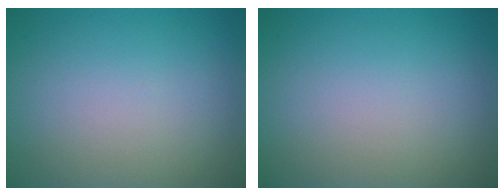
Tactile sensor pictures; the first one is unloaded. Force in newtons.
{"total": 0.0}